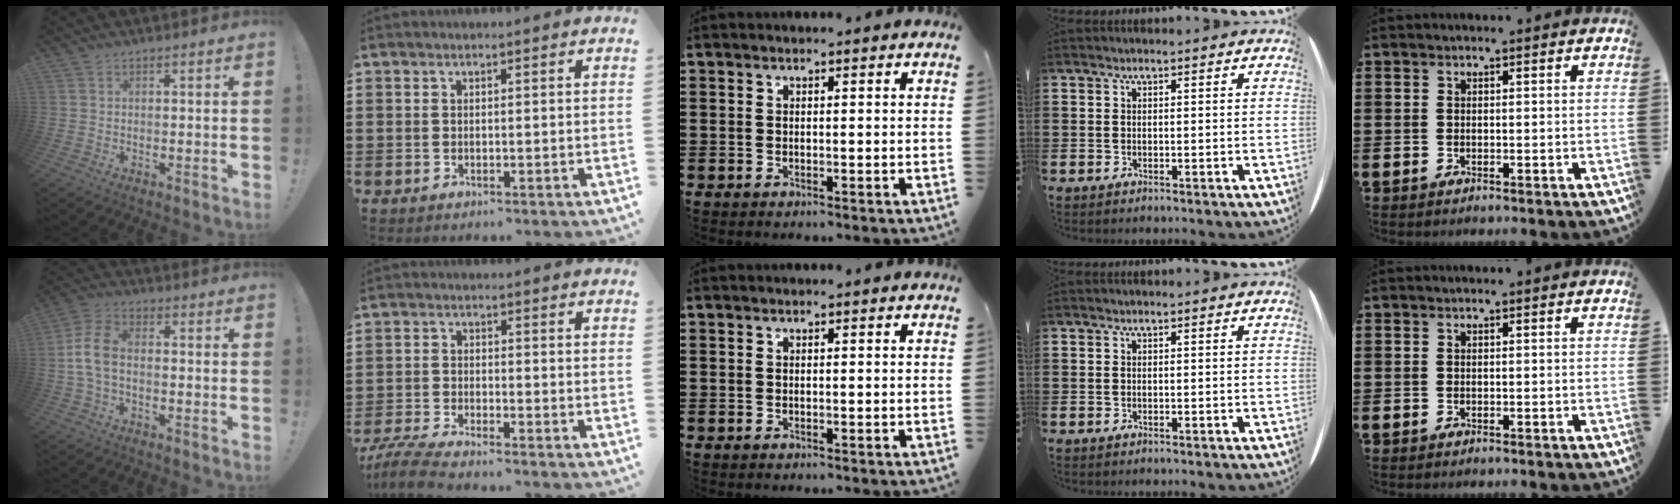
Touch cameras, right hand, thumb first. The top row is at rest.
{"thumb": {"total": 8.1, "force": [-0.8, 4.5, 6.7], "torque": [-0.145, 0.008, -0.008]}, "index": {"total": 4.6, "force": [-4.4, -0.3, 1.4], "torque": [-0.045, -0.017, -0.091]}}